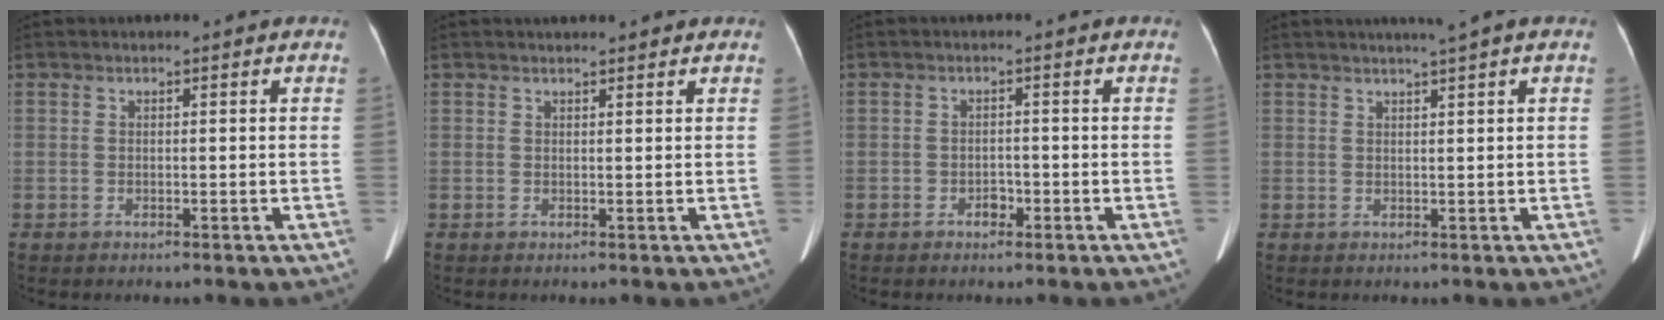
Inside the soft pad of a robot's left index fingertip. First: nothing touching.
{"total": 2.7, "force": [2.4, 0.5, 1.2], "torque": [-0.015, 0.017, 0.032]}
{"total": 1.9, "force": [-1.6, 0.9, 0.3], "torque": [-0.001, -0.011, -0.022]}
{"total": 3.3, "force": [2.3, -0.6, 2.2], "torque": [-0.033, 0.012, 0.038]}